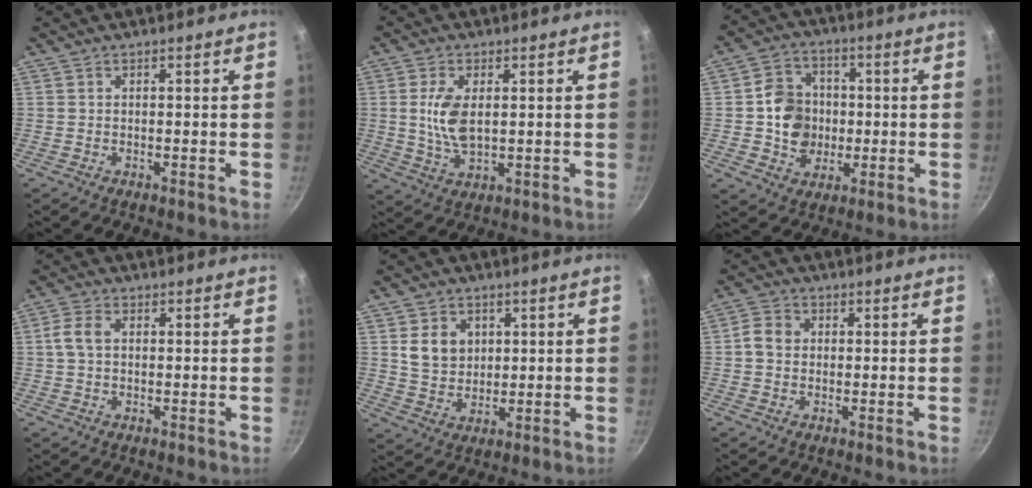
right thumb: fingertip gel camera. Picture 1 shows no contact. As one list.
[{"total": 7.5, "force": [0.9, 3.9, 6.4], "torque": [-0.130, -0.008, 0.023]}, {"total": 11.0, "force": [-0.3, 9.2, 5.9], "torque": [-0.067, 0.014, -0.006]}, {"total": 4.0, "force": [0.5, 2.6, 3.0], "torque": [-0.070, 0.011, 0.006]}, {"total": 7.5, "force": [2.1, 6.1, 3.8], "torque": [-0.037, -0.012, 0.047]}, {"total": 4.1, "force": [0.1, 3.5, 2.2], "torque": [-0.036, 0.011, -0.004]}]